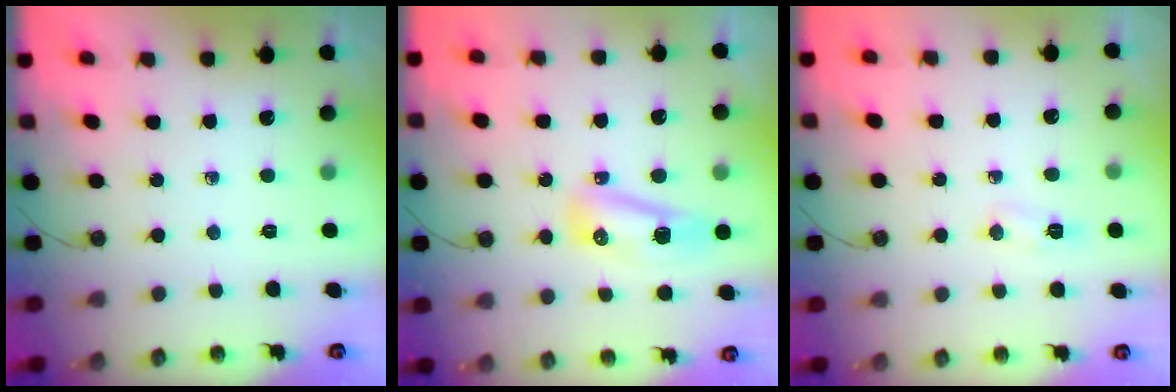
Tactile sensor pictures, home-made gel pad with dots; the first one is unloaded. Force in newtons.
{"total": 8.1, "press": 8.0, "slide": 1.5}
{"total": 10.7, "press": 5.4, "slide": 9.2}